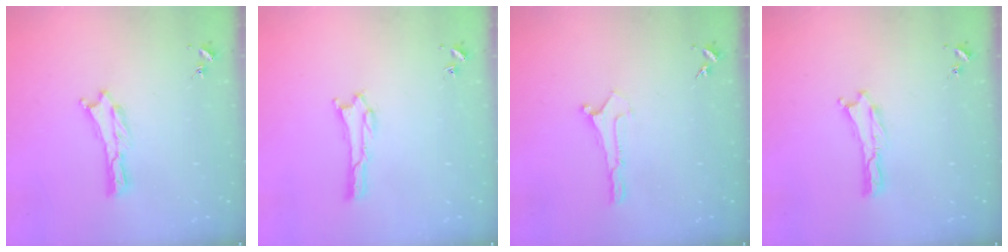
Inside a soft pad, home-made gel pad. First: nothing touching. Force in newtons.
{"total": 0.8, "press": 0.8, "slide": 0.2}
{"total": 0.0}
{"total": 0.0}